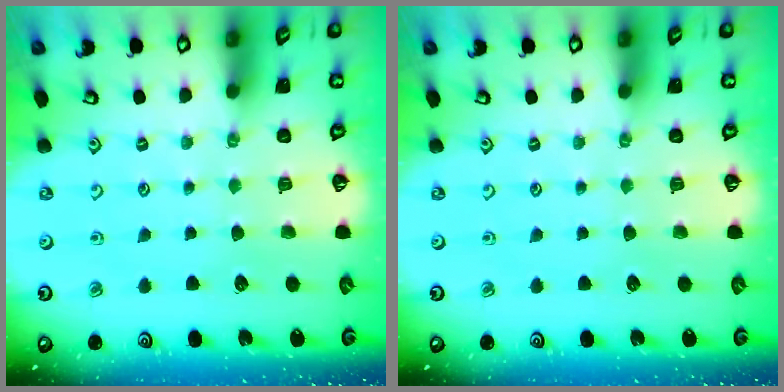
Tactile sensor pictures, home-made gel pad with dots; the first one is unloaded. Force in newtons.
{"total": 0.0}